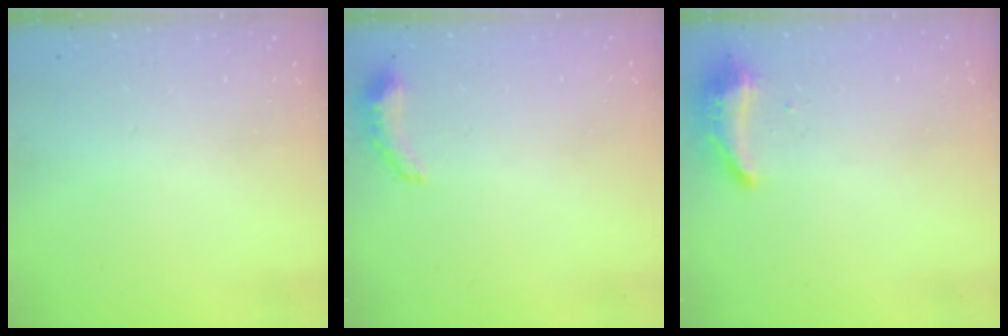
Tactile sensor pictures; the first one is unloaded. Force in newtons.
{"total": 6.8, "press": 6.2, "slide": 2.9}
{"total": 9.5, "press": 9.4, "slide": 0.7}